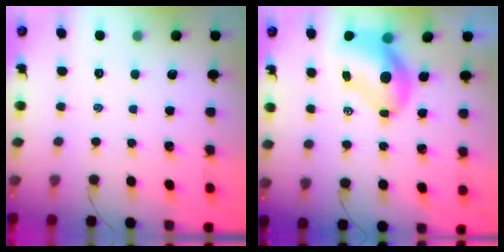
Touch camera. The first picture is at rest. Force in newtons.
{"total": 10.3, "press": 10.0, "slide": 2.6}